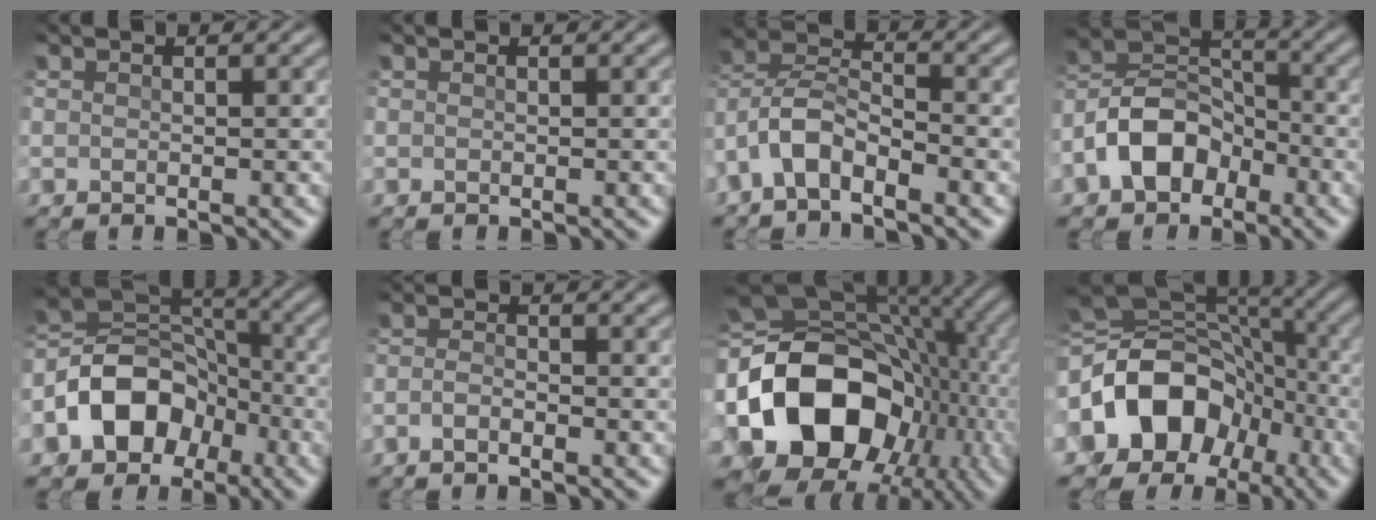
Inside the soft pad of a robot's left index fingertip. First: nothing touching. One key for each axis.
{"total": 0.0}
{"total": 4.3, "fx": -2.8, "fy": 1.7, "fz": 2.8, "tx": -0.059, "ty": 0.013, "tz": -0.063}
{"total": 7.1, "fx": -3.5, "fy": 4.7, "fz": 4.0, "tx": -0.076, "ty": 0.013, "tz": -0.077}
{"total": 8.9, "fx": -3.7, "fy": 6.4, "fz": 4.9, "tx": -0.077, "ty": 0.011, "tz": -0.071}
{"total": 1.2, "fx": -0.8, "fy": 0.0, "fz": 0.9, "tx": -0.026, "ty": 0.007, "tz": -0.018}
{"total": 17.0, "fx": -2.1, "fy": 12.4, "fz": 11.4, "tx": -0.212, "ty": -0.007, "tz": -0.029}
{"total": 12.8, "fx": -3.1, "fy": 9.6, "fz": 7.9, "tx": -0.155, "ty": -0.007, "tz": -0.048}